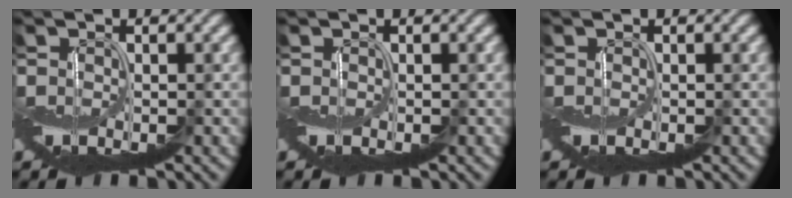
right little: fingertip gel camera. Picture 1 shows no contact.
{"total": 0.0}
{"total": 0.0}